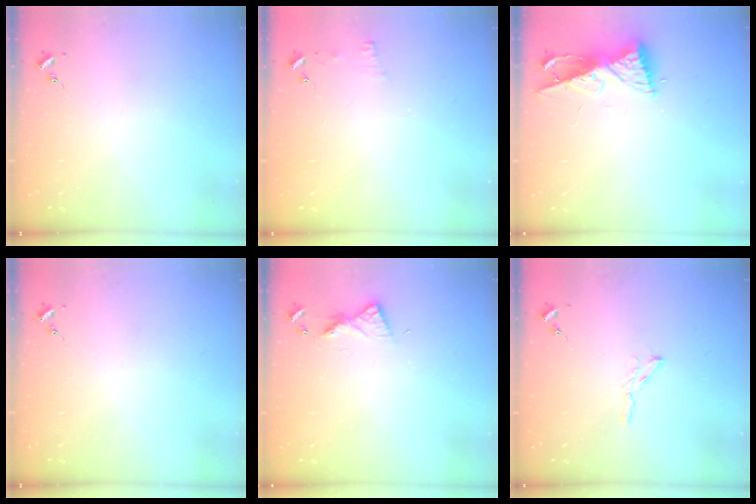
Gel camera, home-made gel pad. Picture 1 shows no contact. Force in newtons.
{"total": 4.7, "press": 4.6, "slide": 0.5}
{"total": 8.7, "press": 8.7, "slide": 0.6}
{"total": 0.0}
{"total": 6.1, "press": 6.1, "slide": 0.6}
{"total": 3.9, "press": 3.8, "slide": 0.5}